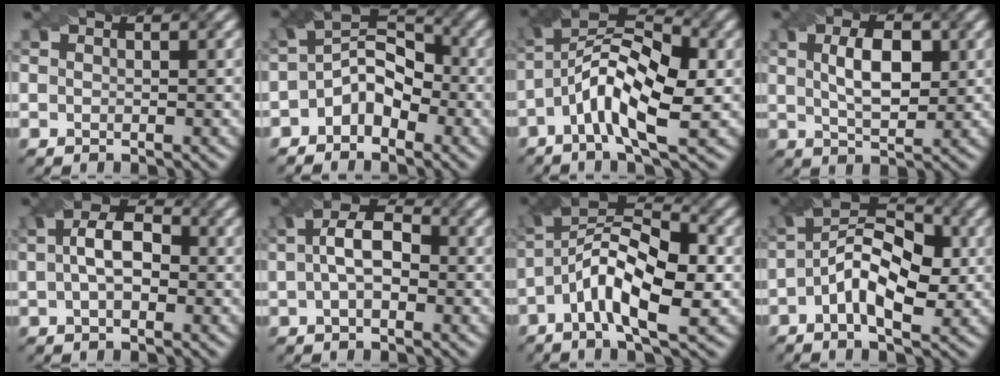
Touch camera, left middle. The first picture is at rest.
{"total": 4.6, "force": [-1.8, 3.1, 3.0], "torque": [-0.043, 0.010, -0.039]}
{"total": 9.2, "force": [-2.0, 3.4, 8.3], "torque": [-0.151, 0.022, -0.050]}
{"total": 4.8, "force": [1.0, 2.3, 4.1], "torque": [-0.076, 0.003, 0.019]}
{"total": 4.9, "force": [0.4, 2.7, 4.1], "torque": [-0.067, 0.017, -0.006]}
{"total": 4.9, "force": [0.3, 2.7, 4.1], "torque": [-0.070, 0.016, -0.005]}
{"total": 9.1, "force": [-2.1, 3.2, 8.3], "torque": [-0.153, 0.022, -0.051]}
{"total": 7.4, "force": [-0.8, 3.8, 6.3], "torque": [-0.112, 0.019, -0.022]}